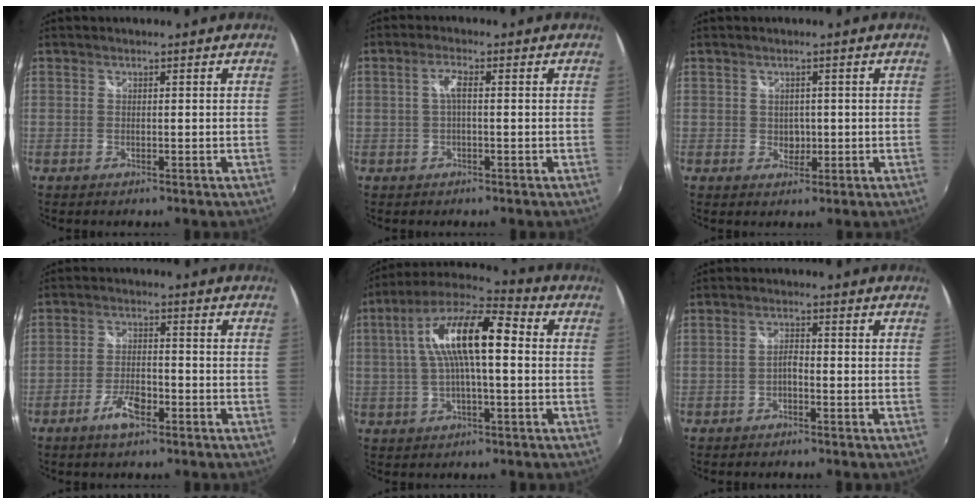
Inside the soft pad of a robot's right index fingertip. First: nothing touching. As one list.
[{"total": 2.6, "force": [0.0, 0.5, 2.6], "torque": [-0.051, 0.007, -0.001]}, {"total": 2.3, "force": [0.0, 2.1, 0.9], "torque": [-0.012, 0.000, 0.001]}, {"total": 5.7, "force": [-3.4, 1.9, 4.1], "torque": [-0.091, -0.002, -0.060]}, {"total": 15.4, "force": [1.6, 4.6, 14.6], "torque": [-0.268, 0.025, 0.018]}, {"total": 1.8, "force": [-1.1, 0.7, 1.3], "torque": [-0.029, 0.005, -0.024]}]